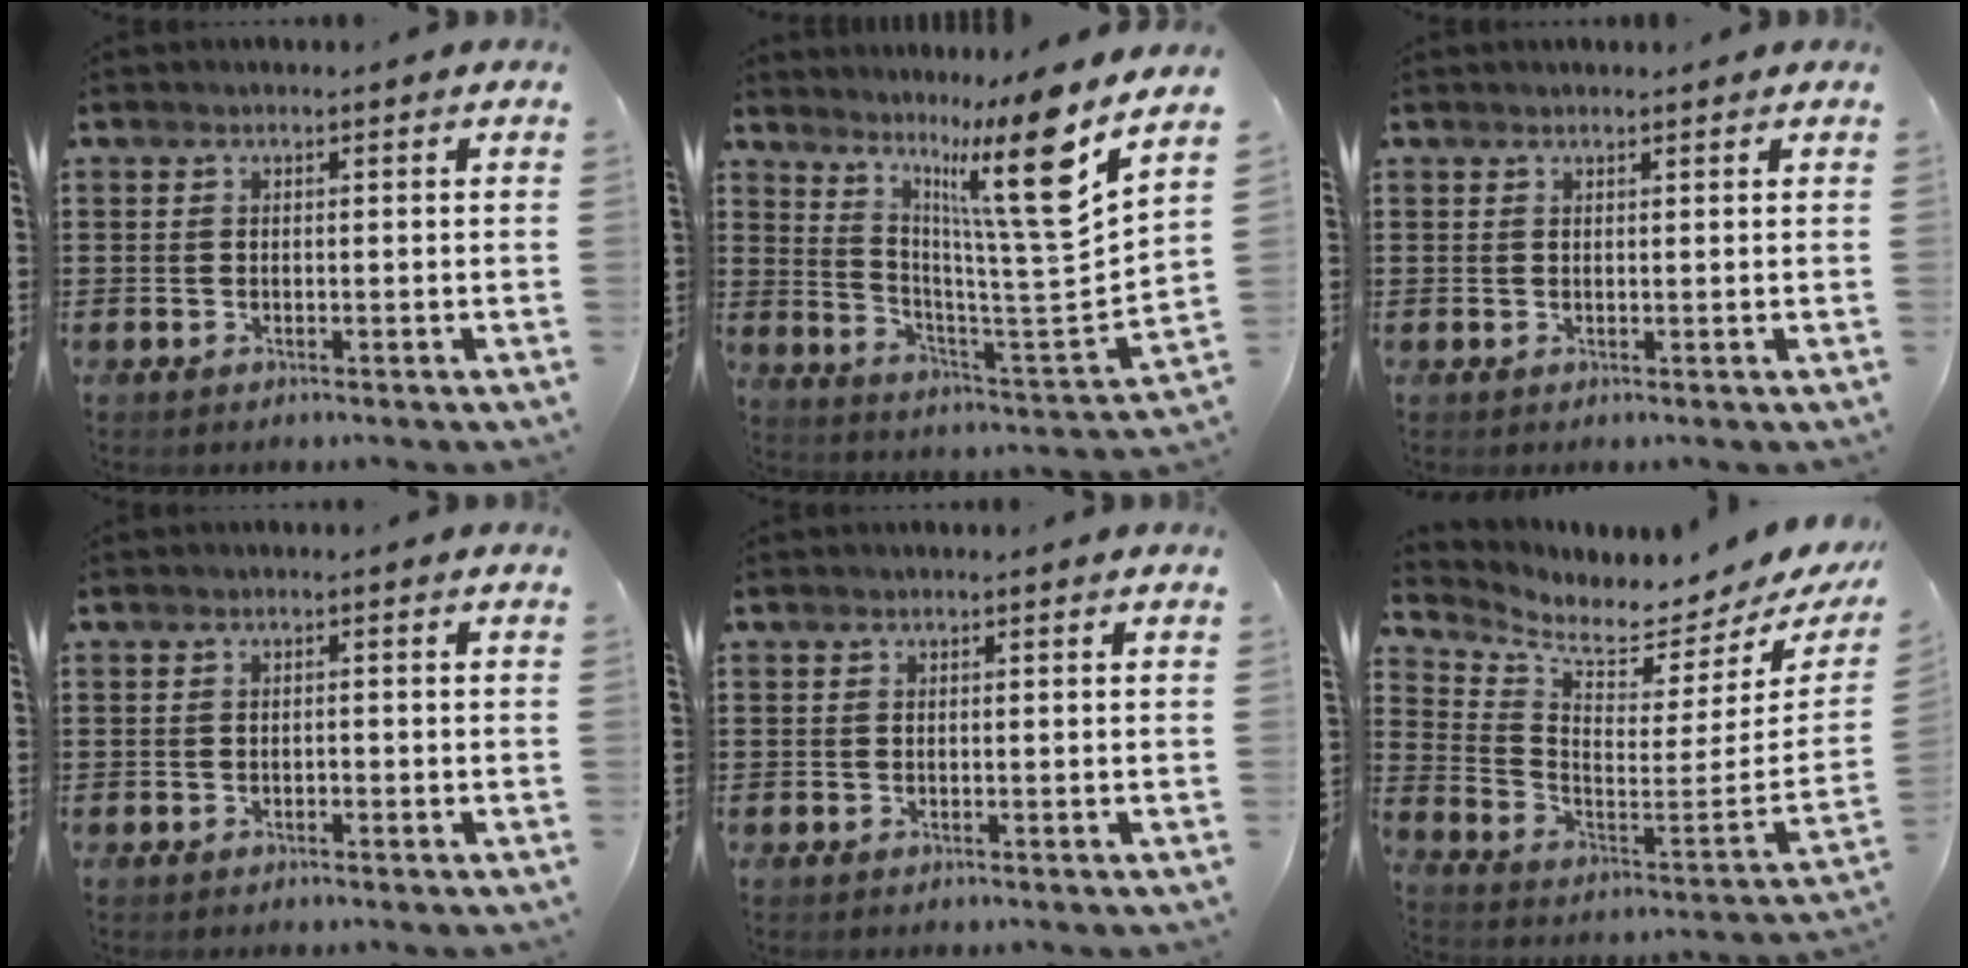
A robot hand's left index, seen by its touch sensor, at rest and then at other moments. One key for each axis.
{"total": 15.1, "fx": 9.6, "fy": 0.0, "fz": 11.6, "tx": -0.209, "ty": -0.080, "tz": 0.141}
{"total": 0.8, "fx": 0.7, "fy": 0.1, "fz": 0.2, "tx": -0.005, "ty": 0.000, "tz": 0.014}
{"total": 0.7, "fx": -0.6, "fy": 0.3, "fz": 0.3, "tx": -0.010, "ty": -0.002, "tz": -0.011}
{"total": 0.0}
{"total": 4.6, "fx": 3.9, "fy": 1.0, "fz": 2.2, "tx": -0.061, "ty": -0.058, "tz": 0.062}